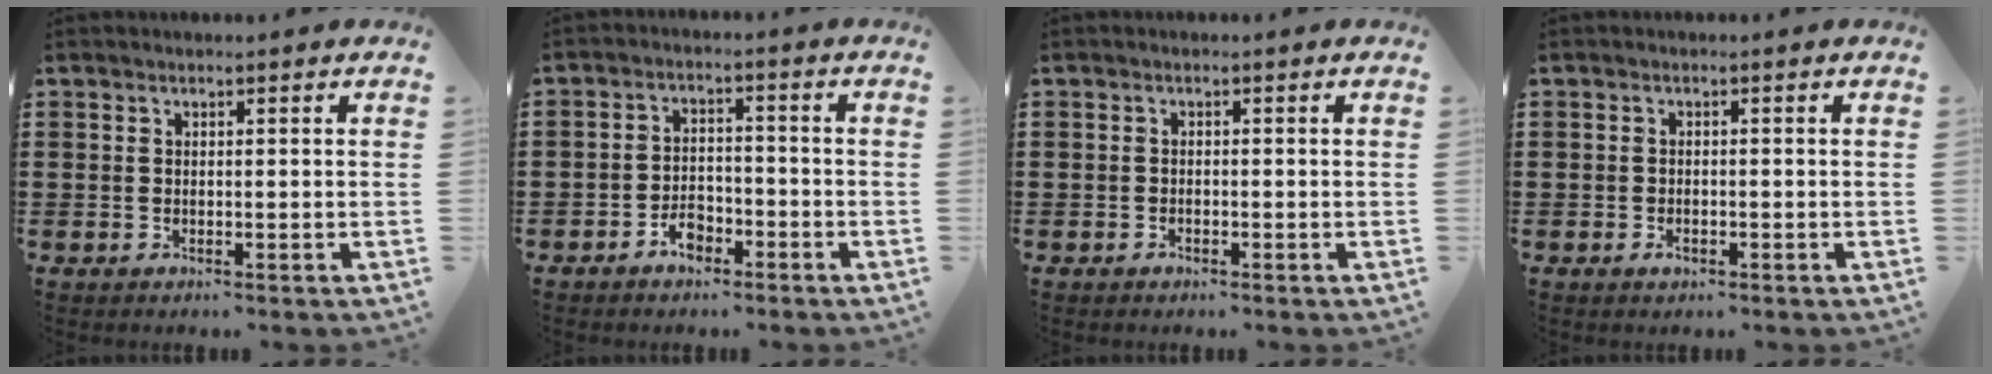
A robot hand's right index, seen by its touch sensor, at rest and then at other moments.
{"total": 3.8, "force": [-2.7, 1.9, 1.8], "torque": [-0.039, 0.005, -0.054]}
{"total": 0.5, "force": [-0.4, 0.2, 0.2], "torque": [-0.006, -0.001, -0.008]}
{"total": 0.9, "force": [-0.5, 0.6, 0.6], "torque": [-0.012, -0.002, -0.008]}